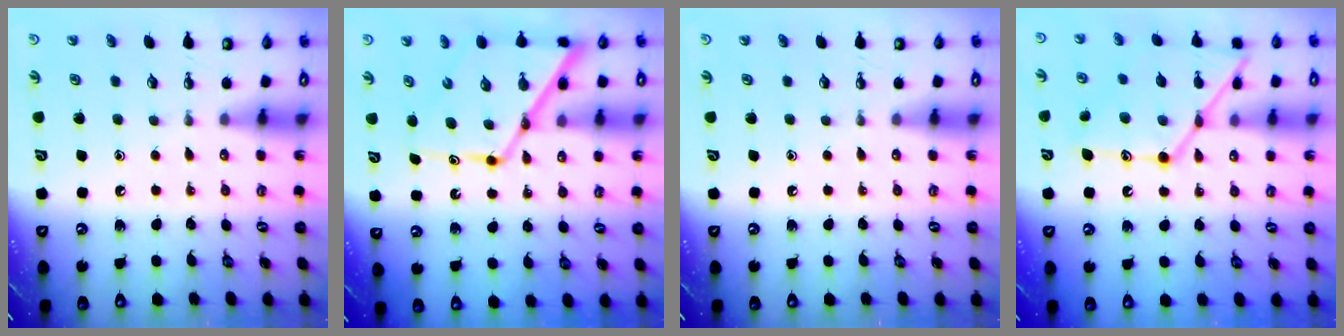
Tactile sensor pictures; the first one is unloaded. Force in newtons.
{"total": 15.6, "press": 15.5, "slide": 1.2}
{"total": 0.0}
{"total": 17.3, "press": 17.2, "slide": 1.2}